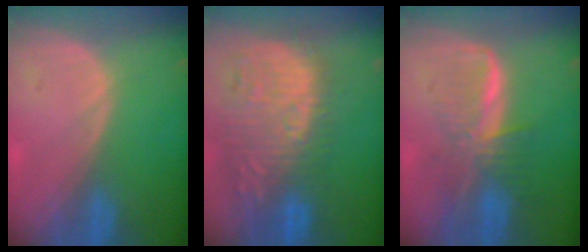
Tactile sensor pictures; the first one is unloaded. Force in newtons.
{"total": 12.9, "press": 11.7, "slide": 5.4}
{"total": 7.6, "press": 6.8, "slide": 3.5}